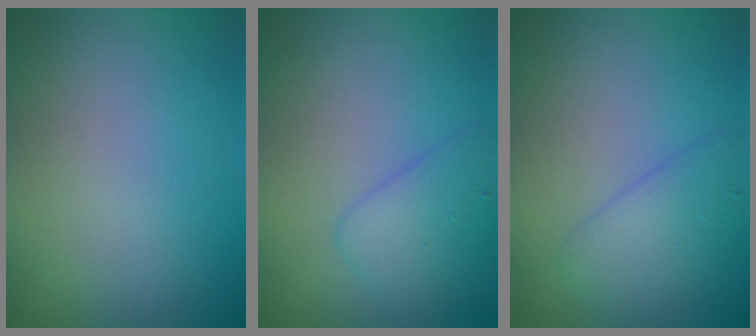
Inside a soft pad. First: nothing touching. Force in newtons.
{"total": 2.8, "press": 2.8, "slide": 0.1}
{"total": 2.7, "press": 2.7, "slide": 0.1}